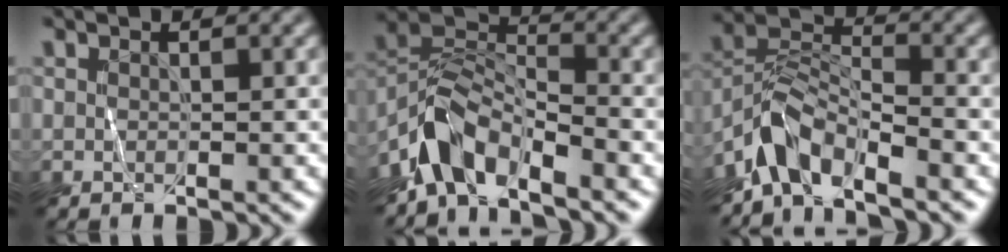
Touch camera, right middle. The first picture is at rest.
{"total": 5.4, "force": [-4.3, 2.1, 2.6], "torque": [-0.040, 0.006, -0.095]}
{"total": 4.8, "force": [-4.0, 1.5, 2.2], "torque": [-0.033, 0.007, -0.091]}